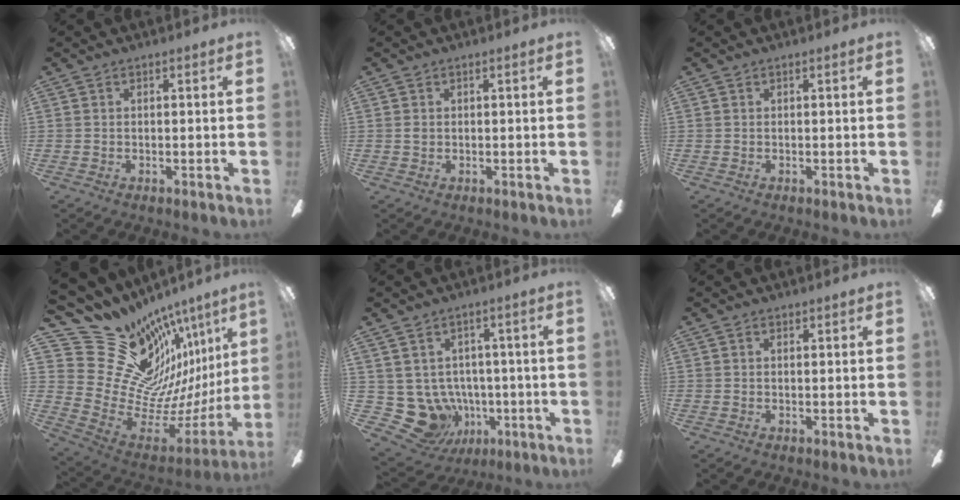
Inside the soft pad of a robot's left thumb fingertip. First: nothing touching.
{"total": 0.6, "force": [0.0, 0.4, 0.3], "torque": [-0.007, 0.001, -0.001]}
{"total": 0.0}
{"total": 23.2, "force": [13.5, 15.6, 10.7], "torque": [-0.183, -0.140, 0.300]}
{"total": 10.6, "force": [-1.8, 9.7, 3.8], "torque": [-0.127, -0.005, -0.021]}
{"total": 0.0}